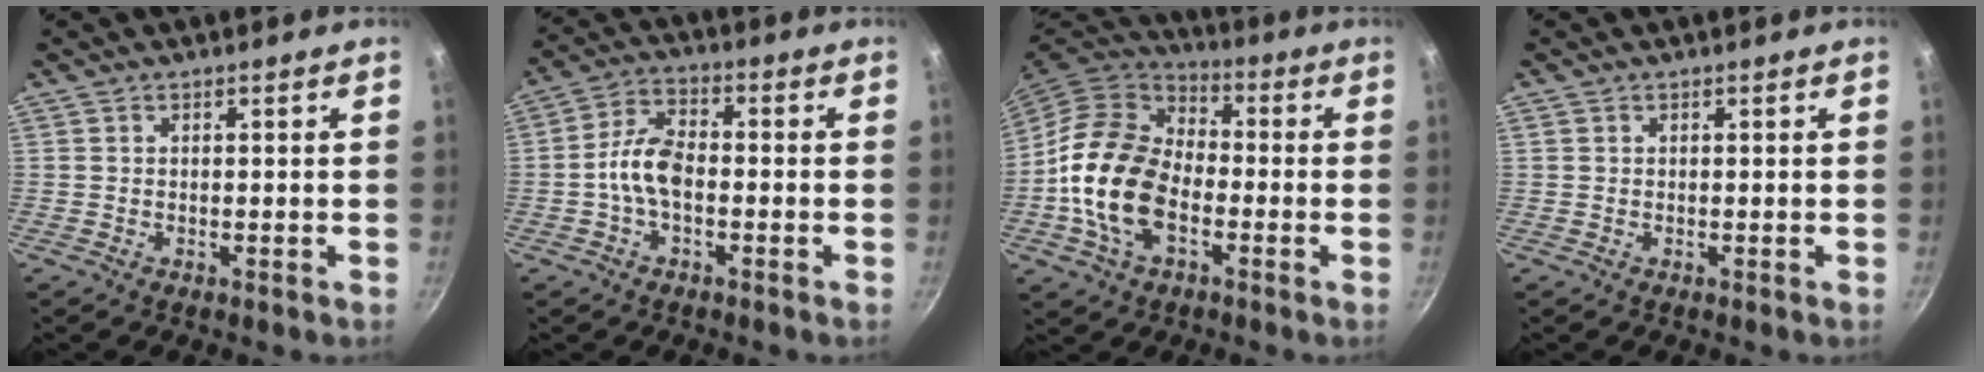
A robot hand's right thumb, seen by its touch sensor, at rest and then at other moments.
{"total": 7.5, "force": [-1.6, 4.2, 6.0], "torque": [-0.106, 0.034, -0.040]}
{"total": 17.3, "force": [-3.6, 11.2, 12.7], "torque": [-0.210, 0.029, -0.081]}
{"total": 0.0}